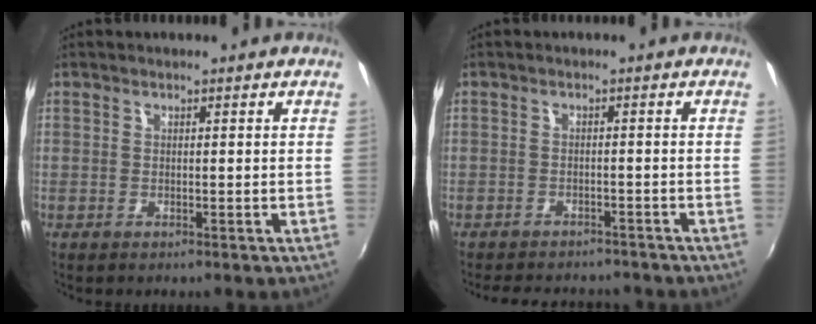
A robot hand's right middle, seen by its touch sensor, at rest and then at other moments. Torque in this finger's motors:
{"motor_torque": [0.62, -0.92, -0.02, 0.00]}